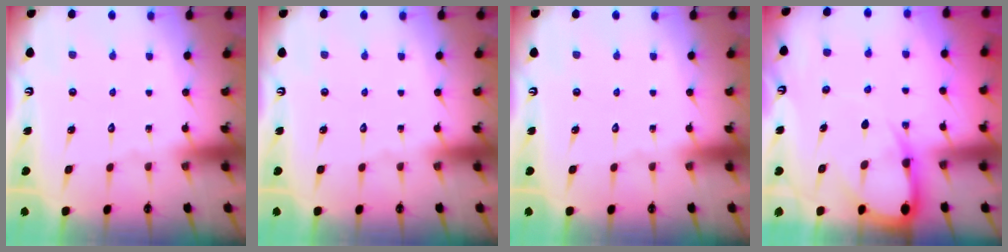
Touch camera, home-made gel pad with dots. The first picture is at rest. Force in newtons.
{"total": 0.0}
{"total": 0.0}
{"total": 8.4, "press": 8.3, "slide": 1.0}